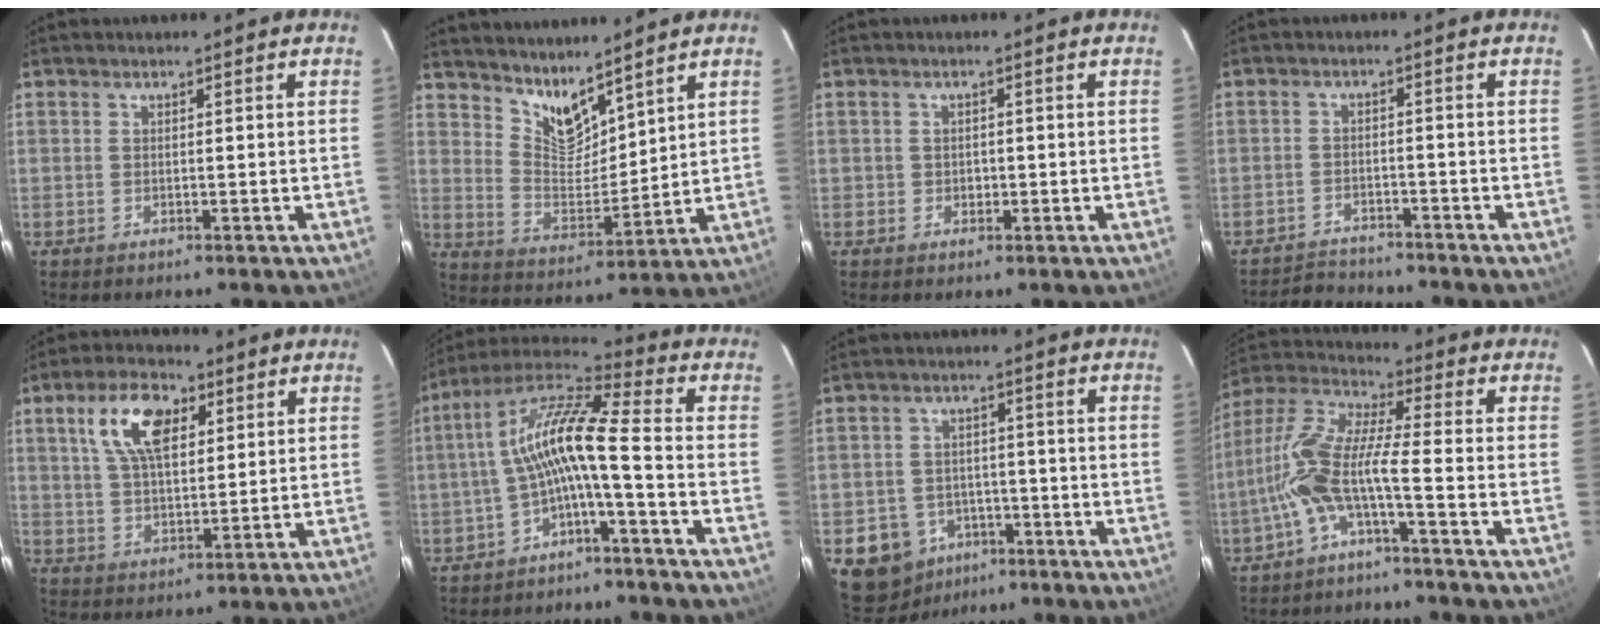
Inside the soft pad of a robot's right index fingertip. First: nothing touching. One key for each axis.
{"total": 8.7, "fx": 7.4, "fy": 2.8, "fz": 3.6, "tx": -0.065, "ty": -0.008, "tz": 0.145}
{"total": 1.6, "fx": -0.3, "fy": 1.5, "fz": 0.2, "tx": -0.003, "ty": 0.003, "tz": -0.001}
{"total": 6.4, "fx": -6.1, "fy": 1.6, "fz": 0.8, "tx": -0.035, "ty": 0.008, "tz": -0.096}
{"total": 11.0, "fx": 4.6, "fy": 5.5, "fz": 8.3, "tx": -0.157, "ty": 0.024, "tz": 0.086}
{"total": 11.5, "fx": -2.1, "fy": 1.5, "fz": 11.2, "tx": -0.231, "ty": 0.024, "tz": -0.048}
{"total": 10.1, "fx": -5.1, "fy": 8.4, "fz": 2.5, "tx": -0.082, "ty": 0.020, "tz": -0.061}
{"total": 10.3, "fx": -3.8, "fy": 0.9, "fz": 9.6, "tx": -0.210, "ty": 0.012, "tz": -0.082}